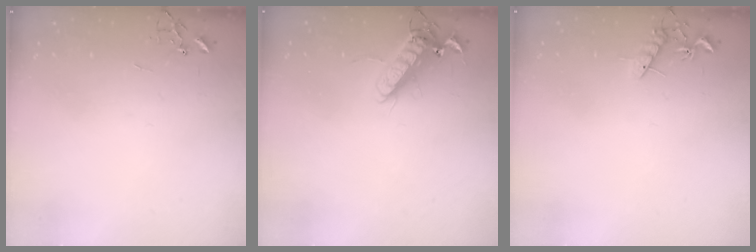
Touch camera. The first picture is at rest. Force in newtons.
{"total": 13.2, "press": 13.0, "slide": 2.1}
{"total": 7.5, "press": 7.4, "slide": 0.6}